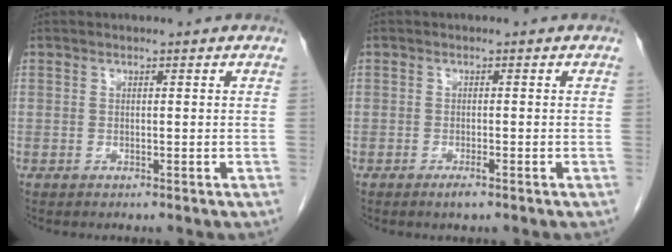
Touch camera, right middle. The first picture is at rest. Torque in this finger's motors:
{"motor_torque": [0.12, -0.10, 0.00, 0.00]}